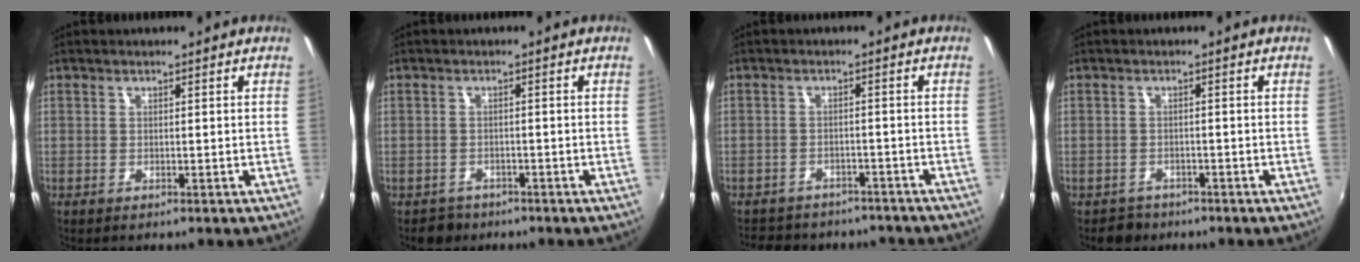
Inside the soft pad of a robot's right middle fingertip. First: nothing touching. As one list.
[{"total": 3.0, "force": [-2.0, 2.2, 0.4], "torque": [-0.017, 0.000, -0.031]}, {"total": 13.4, "force": [-11.3, 5.5, 4.6], "torque": [-0.105, -0.003, -0.149]}, {"total": 3.0, "force": [-2.1, 2.1, 0.3], "torque": [-0.015, 0.000, -0.033]}]